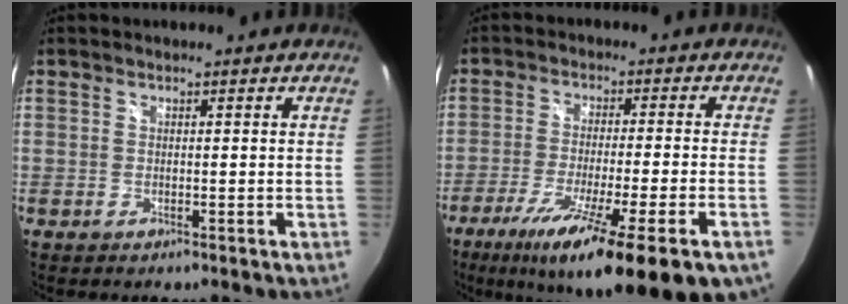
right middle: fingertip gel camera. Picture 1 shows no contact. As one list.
[{"total": 19.9, "force": [-11.9, 2.1, 15.8], "torque": [-0.261, -0.066, -0.184]}]